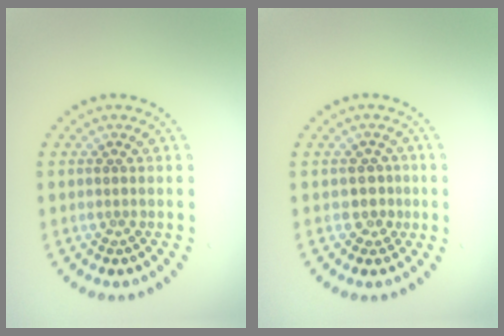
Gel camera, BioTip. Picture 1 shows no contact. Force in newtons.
{"total": 1.7, "press": 1.3, "slide": 1.1}